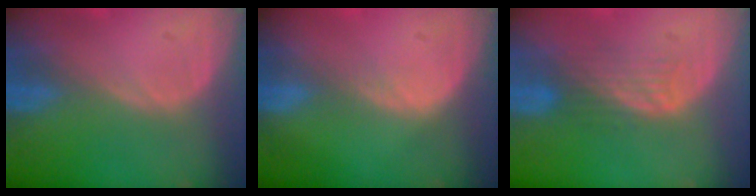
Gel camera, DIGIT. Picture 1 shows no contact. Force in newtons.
{"total": 1.3, "press": 1.3, "slide": 0.1}
{"total": 4.3, "press": 3.6, "slide": 2.3}